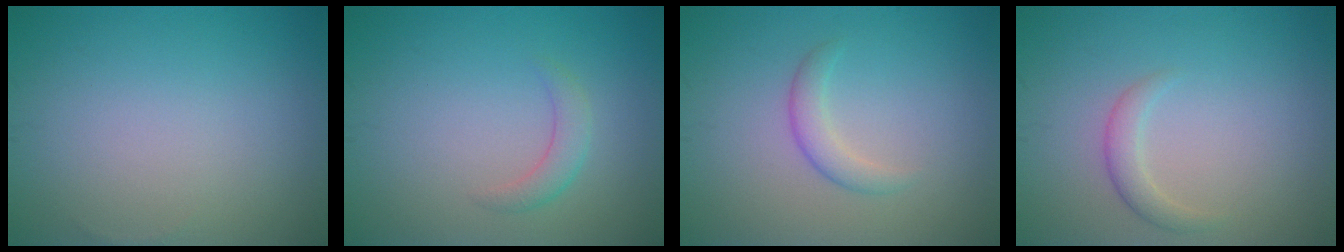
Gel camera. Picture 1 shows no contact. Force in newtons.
{"total": 1.7, "press": 1.7, "slide": 0.1}
{"total": 1.8, "press": 1.8, "slide": 0.1}
{"total": 1.6, "press": 1.6, "slide": 0.1}